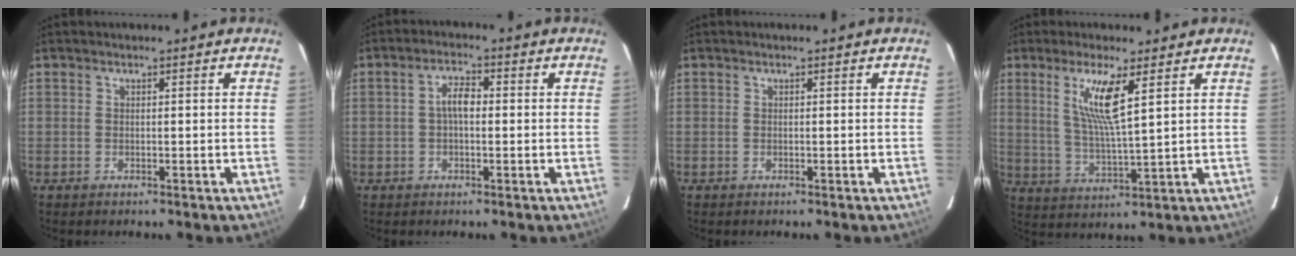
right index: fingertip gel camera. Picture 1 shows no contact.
{"total": 3.7, "force": [-0.1, 1.7, 3.2], "torque": [-0.062, 0.013, -0.002]}
{"total": 0.0}
{"total": 8.6, "force": [4.0, 0.5, 7.6], "torque": [-0.147, -0.012, 0.079]}